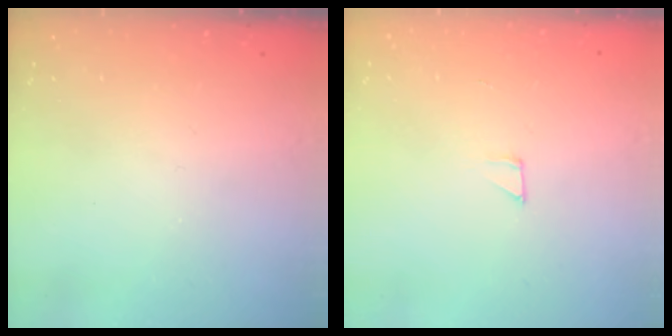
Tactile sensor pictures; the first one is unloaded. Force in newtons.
{"total": 2.1, "press": 2.1, "slide": 0.1}